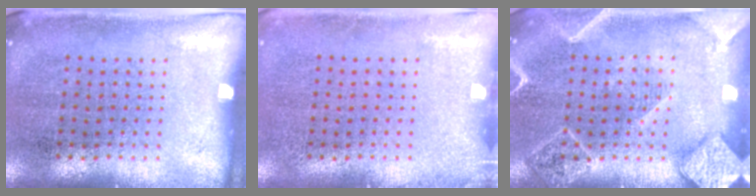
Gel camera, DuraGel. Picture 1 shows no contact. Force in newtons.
{"total": 0.9, "press": 0.9, "slide": 0.1}
{"total": 2.2, "press": 2.2, "slide": 0.2}